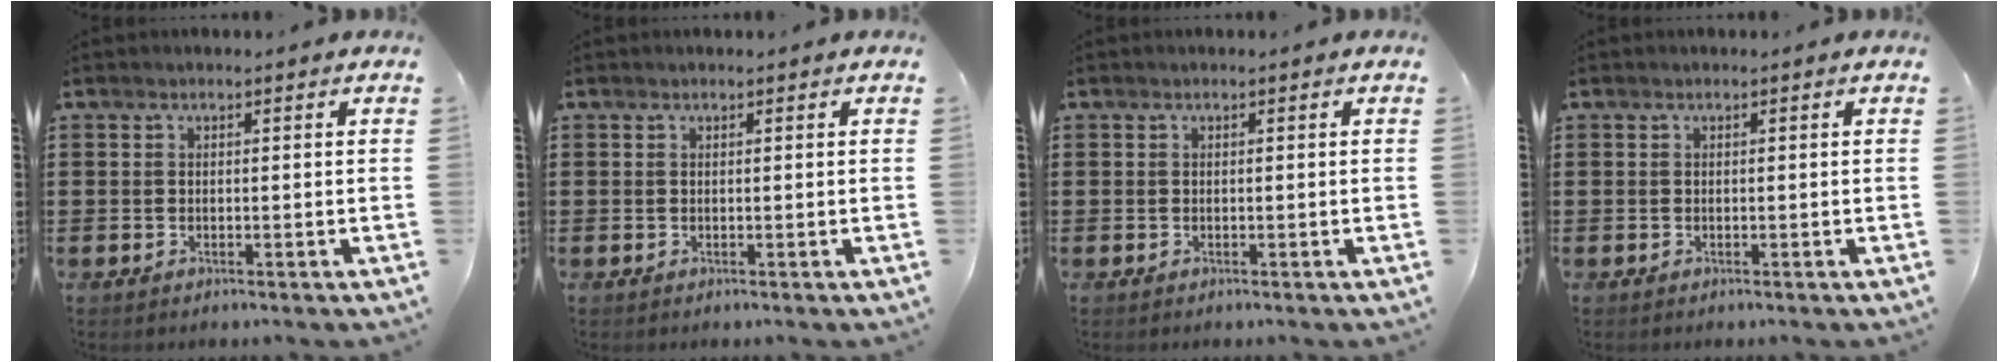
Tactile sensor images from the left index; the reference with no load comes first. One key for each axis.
{"total": 0.0}
{"total": 0.0}
{"total": 0.0}